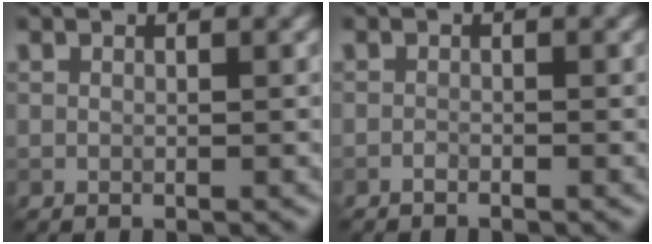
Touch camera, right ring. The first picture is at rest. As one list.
[{"total": 0.5, "force": [-0.4, 0.1, 0.2], "torque": [-0.003, 0.001, -0.010]}]